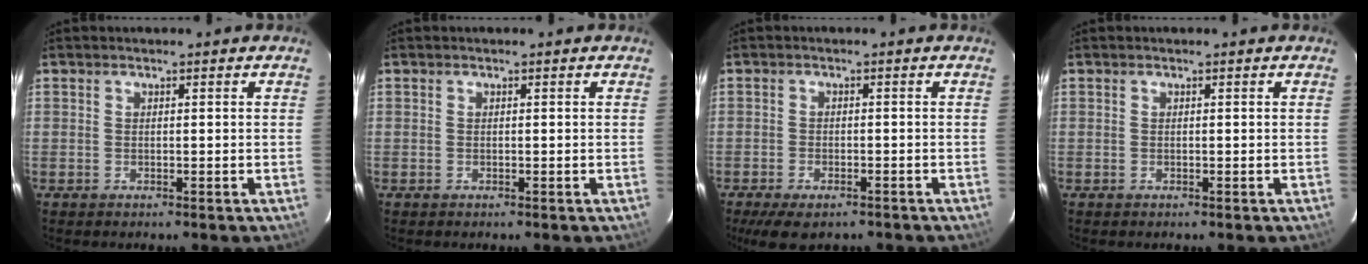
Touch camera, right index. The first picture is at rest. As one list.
[{"total": 0.0}, {"total": 7.2, "force": [-5.3, 2.9, 3.9], "torque": [-0.088, -0.020, -0.082]}, {"total": 0.0}]